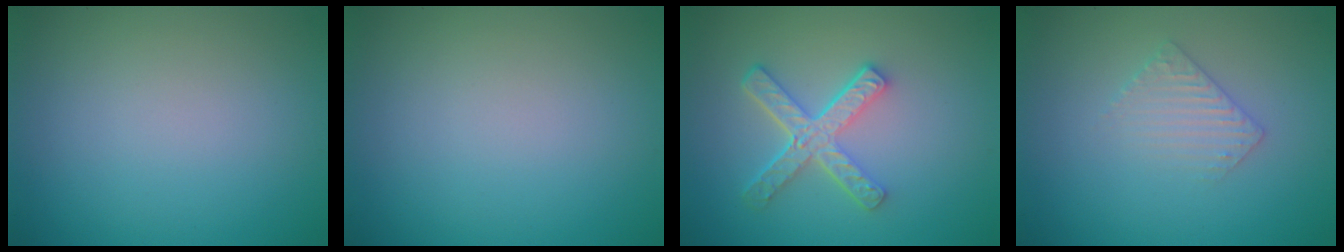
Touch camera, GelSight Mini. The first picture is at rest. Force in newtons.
{"total": 0.0}
{"total": 4.5, "press": 3.3, "slide": 3.1}
{"total": 1.9, "press": 1.9, "slide": 0.5}